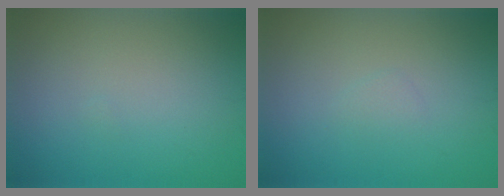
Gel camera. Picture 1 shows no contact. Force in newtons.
{"total": 0.7, "press": 0.7, "slide": 0.1}